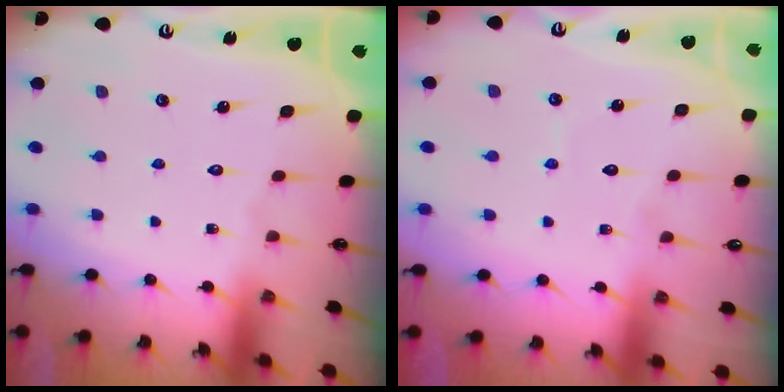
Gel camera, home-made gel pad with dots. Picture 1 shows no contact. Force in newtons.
{"total": 3.4, "press": 3.4, "slide": 0.1}